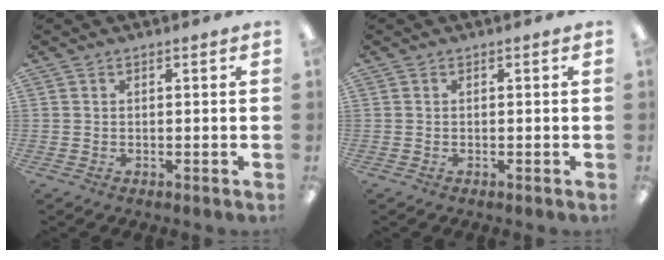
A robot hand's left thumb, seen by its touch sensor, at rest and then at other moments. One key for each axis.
{"total": 0.0}